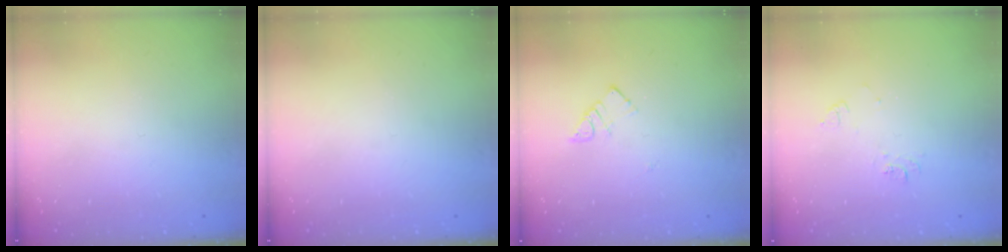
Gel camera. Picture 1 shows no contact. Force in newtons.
{"total": 0.0}
{"total": 4.1, "press": 4.0, "slide": 0.5}
{"total": 6.2, "press": 6.2, "slide": 0.5}